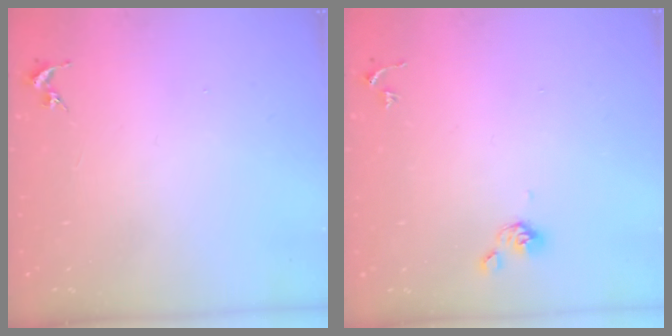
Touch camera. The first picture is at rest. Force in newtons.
{"total": 5.1, "press": 4.9, "slide": 1.4}